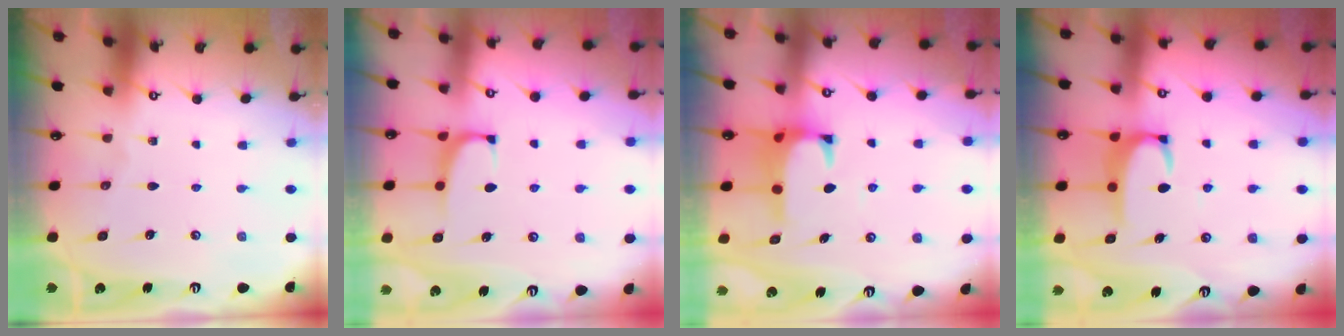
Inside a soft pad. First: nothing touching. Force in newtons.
{"total": 1.4, "press": 1.3, "slide": 0.7}
{"total": 1.4, "press": 1.2, "slide": 0.8}
{"total": 3.3, "press": 3.3, "slide": 0.3}